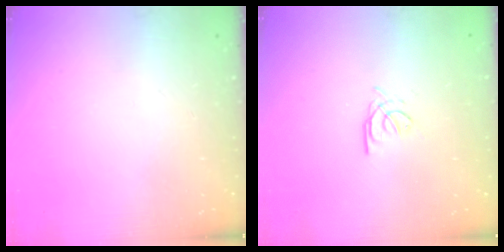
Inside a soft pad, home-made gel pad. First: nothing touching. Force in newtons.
{"total": 2.4, "press": 2.4, "slide": 0.1}